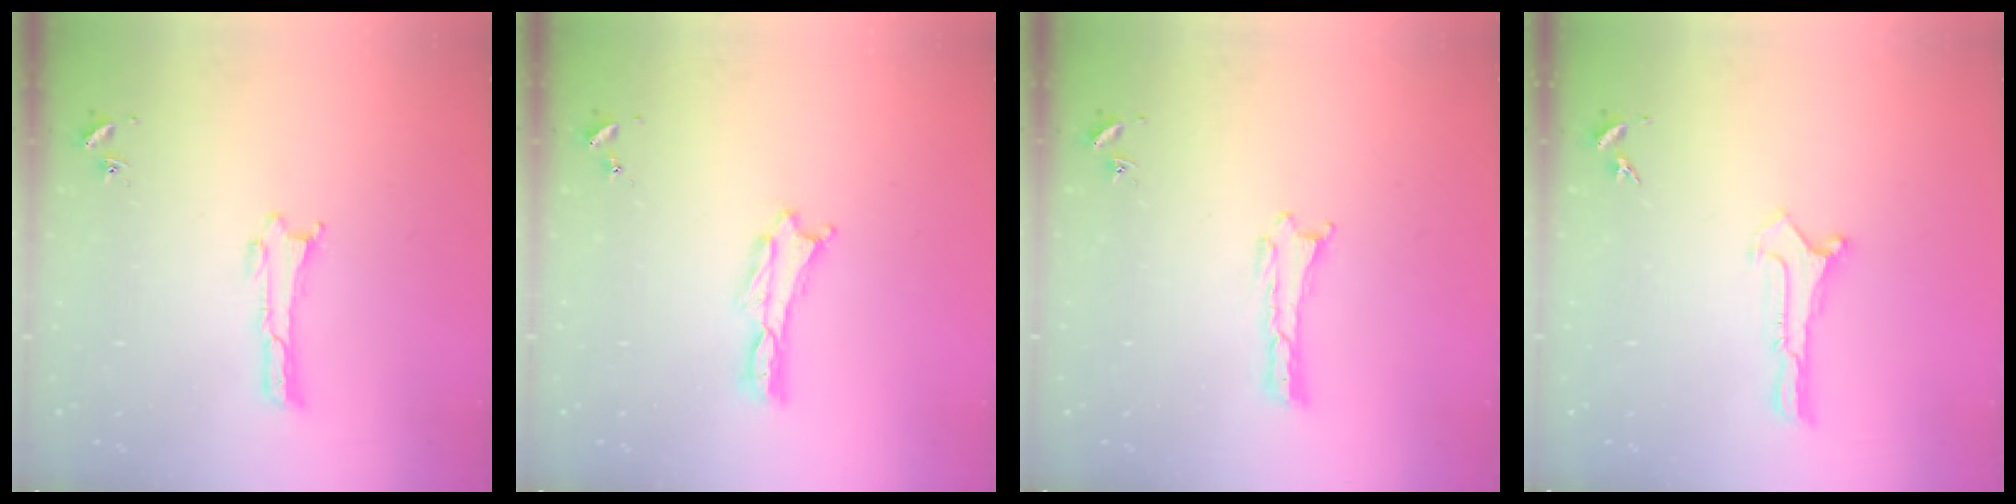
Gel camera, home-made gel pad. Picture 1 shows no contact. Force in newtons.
{"total": 0.0}
{"total": 0.0}
{"total": 0.0}